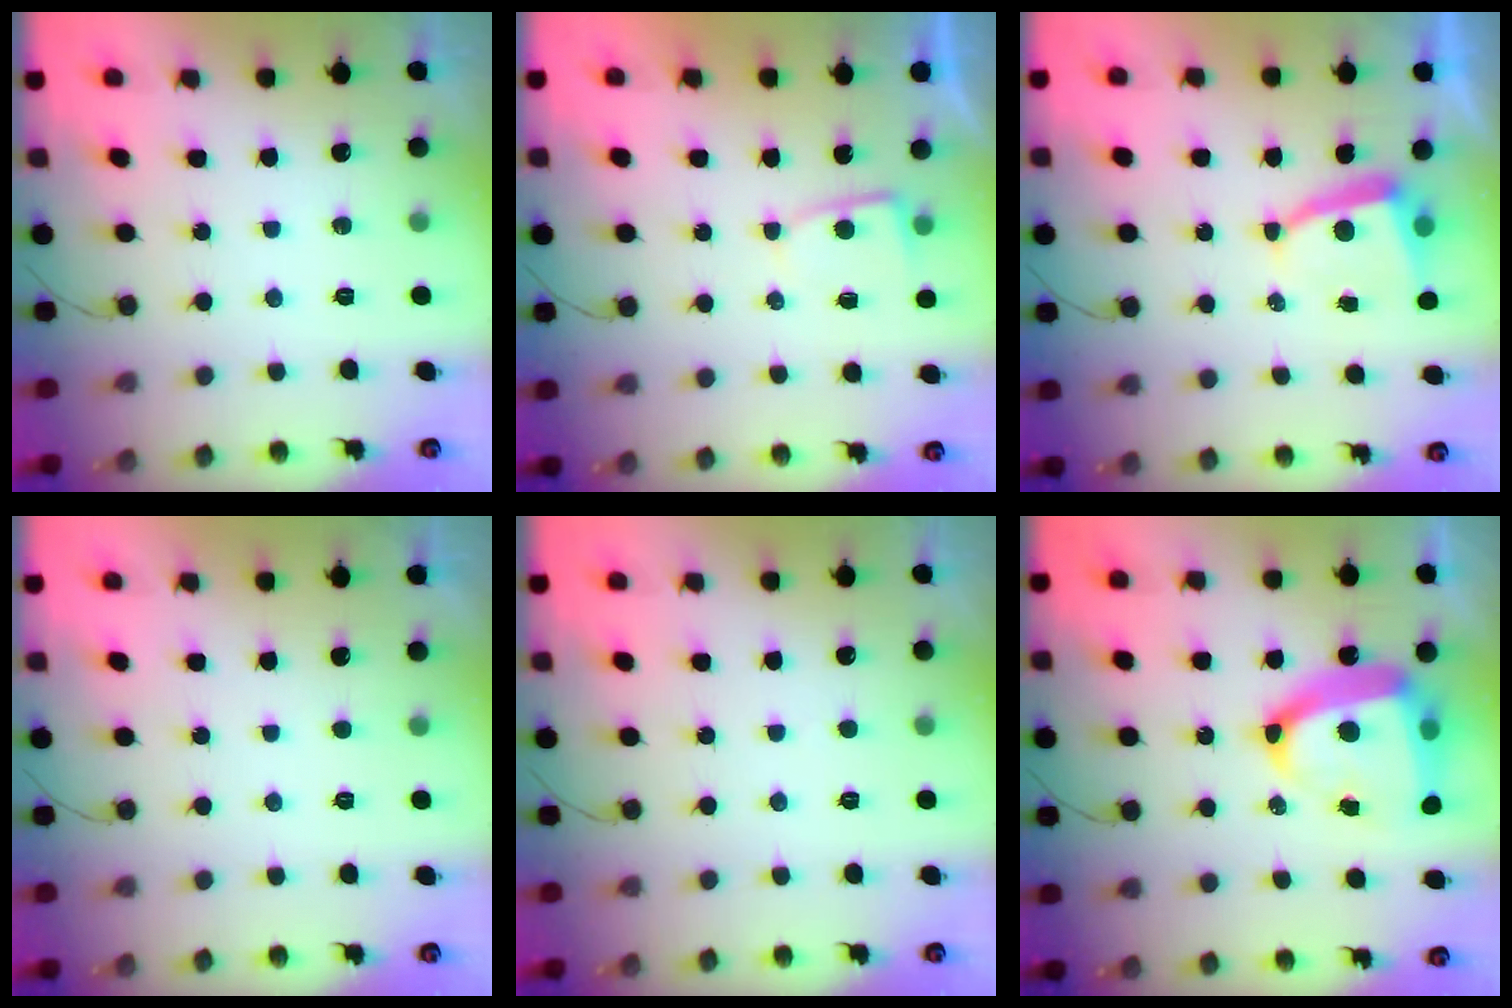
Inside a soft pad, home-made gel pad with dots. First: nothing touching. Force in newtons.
{"total": 2.8, "press": 2.7, "slide": 0.4}
{"total": 5.2, "press": 5.1, "slide": 0.6}
{"total": 1.7, "press": 1.7, "slide": 0.2}
{"total": 2.2, "press": 2.2, "slide": 0.2}
{"total": 20.9, "press": 20.8, "slide": 2.0}